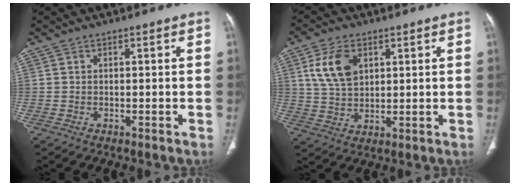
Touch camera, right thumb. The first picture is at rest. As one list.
[{"total": 8.8, "force": [3.4, 5.5, 5.9], "torque": [-0.104, -0.010, 0.071]}]